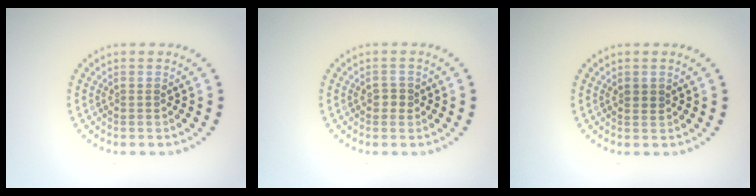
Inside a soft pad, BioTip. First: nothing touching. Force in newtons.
{"total": 1.1, "press": 1.0, "slide": 0.4}
{"total": 1.0, "press": 0.9, "slide": 0.4}